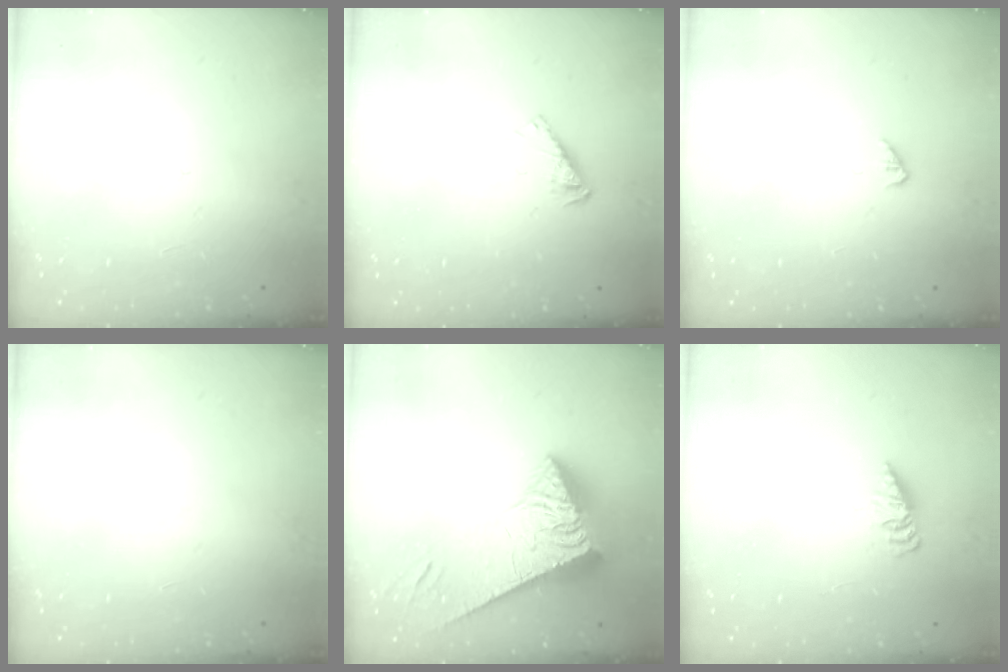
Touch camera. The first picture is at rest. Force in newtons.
{"total": 3.4, "press": 3.4, "slide": 0.1}
{"total": 1.7, "press": 1.7, "slide": 0.3}
{"total": 0.0}
{"total": 8.3, "press": 8.2, "slide": 1.1}
{"total": 3.0, "press": 3.0, "slide": 0.2}